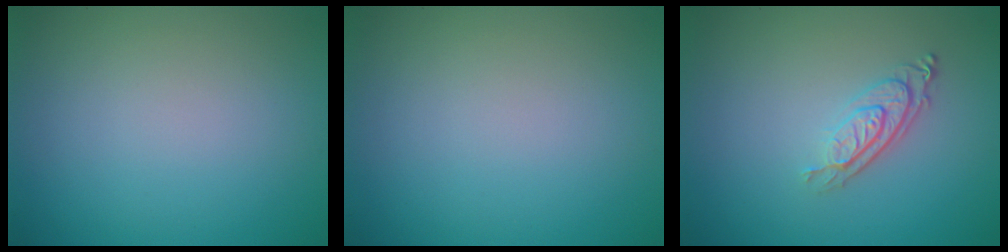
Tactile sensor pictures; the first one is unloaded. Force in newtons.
{"total": 0.0}
{"total": 2.9, "press": 2.0, "slide": 2.0}